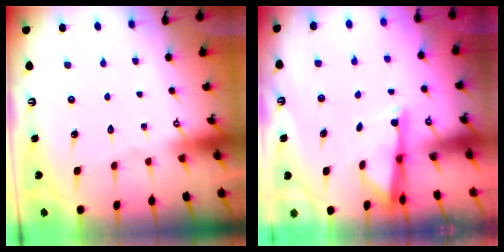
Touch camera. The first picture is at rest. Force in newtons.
{"total": 3.1, "press": 3.0, "slide": 0.6}